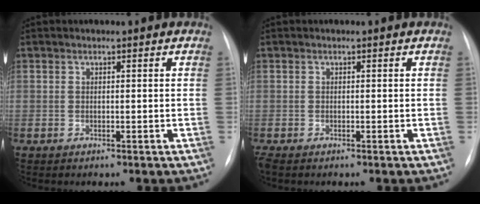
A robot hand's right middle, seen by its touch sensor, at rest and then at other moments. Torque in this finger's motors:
{"motor_torque": [0.38, -0.33, 0.00, 0.02]}